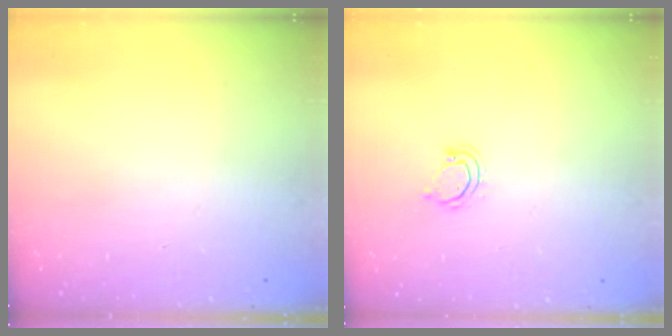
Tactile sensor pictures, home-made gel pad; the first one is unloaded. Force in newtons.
{"total": 3.7, "press": 3.7, "slide": 0.3}